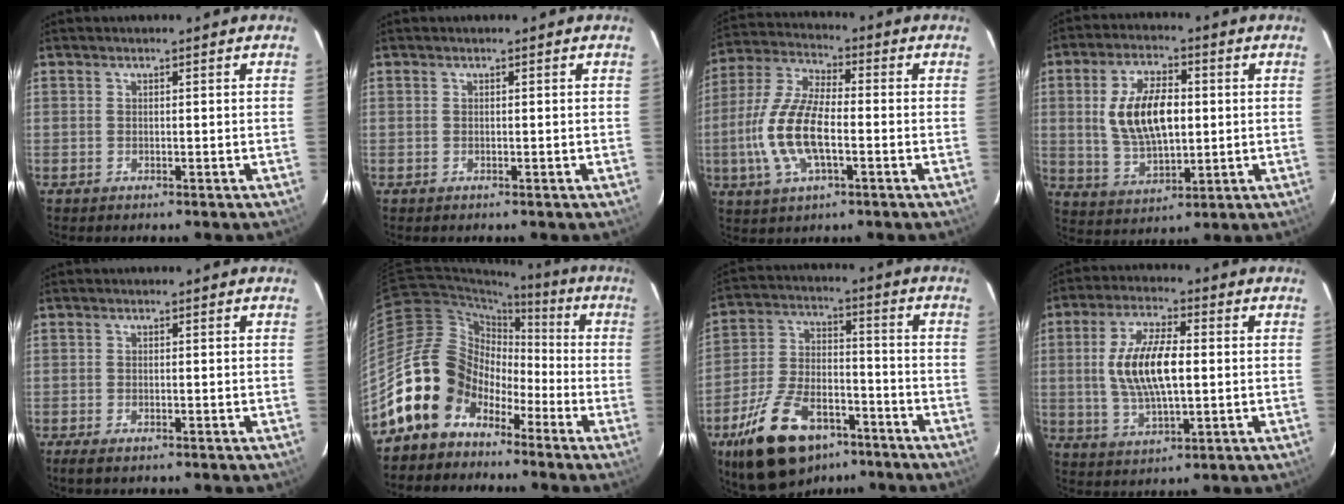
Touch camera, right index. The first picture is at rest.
{"total": 0.0}
{"total": 13.7, "force": [-3.0, 5.4, 12.3], "torque": [-0.267, 0.000, -0.062]}
{"total": 13.1, "force": [1.3, 6.6, 11.2], "torque": [-0.215, 0.007, 0.033]}
{"total": 2.3, "force": [-1.6, 0.6, 1.5], "torque": [-0.034, -0.006, -0.028]}
{"total": 14.1, "force": [-7.5, 10.9, 4.9], "torque": [-0.111, 0.035, -0.134]}
{"total": 20.1, "force": [-12.7, 10.1, 11.9], "torque": [-0.239, -0.007, -0.208]}
{"total": 12.3, "force": [0.6, 5.0, 11.2], "torque": [-0.220, 0.006, 0.015]}